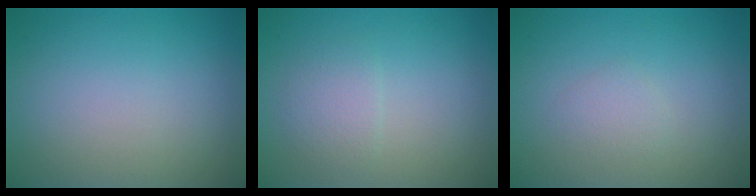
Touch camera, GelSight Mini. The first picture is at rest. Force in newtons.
{"total": 1.8, "press": 1.8, "slide": 0.1}
{"total": 1.1, "press": 1.1, "slide": 0.0}